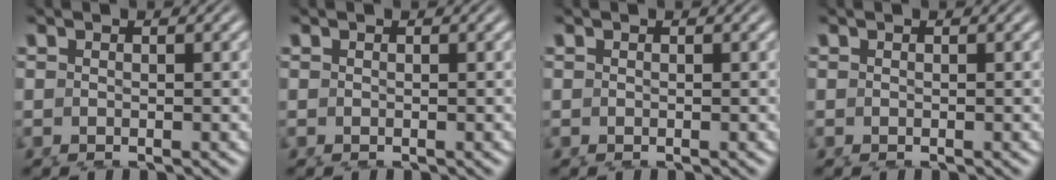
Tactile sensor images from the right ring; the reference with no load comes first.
{"total": 0.0}
{"total": 0.0}
{"total": 0.0}